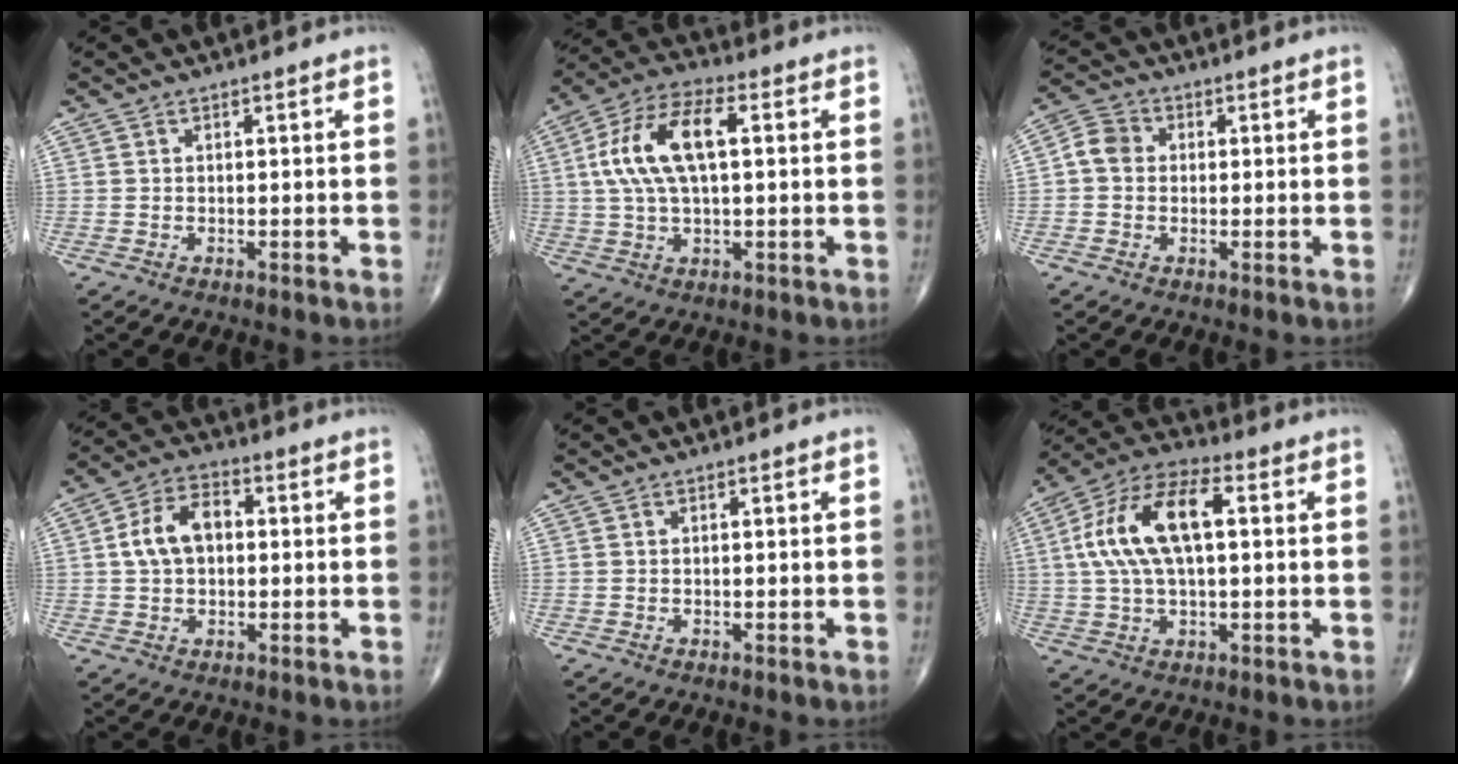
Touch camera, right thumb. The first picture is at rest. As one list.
[{"total": 13.8, "force": [2.3, 6.3, 12.1], "torque": [-0.243, 0.025, 0.042]}, {"total": 4.5, "force": [0.0, 3.9, 2.2], "torque": [-0.031, 0.013, -0.008]}, {"total": 8.7, "force": [0.9, 5.7, 6.6], "torque": [-0.116, 0.024, 0.010]}, {"total": 0.0}, {"total": 15.6, "force": [2.5, 7.3, 13.6], "torque": [-0.269, 0.031, 0.041]}]